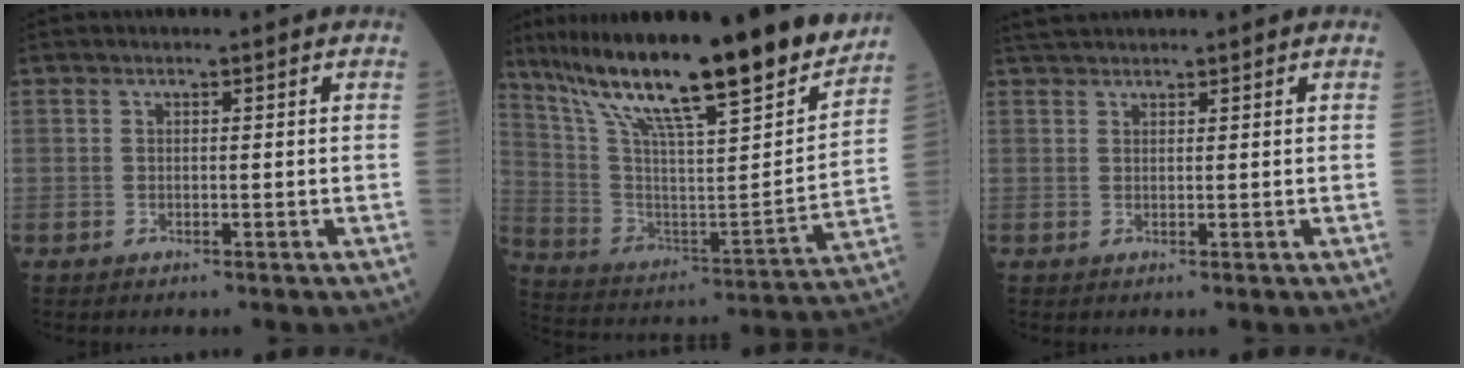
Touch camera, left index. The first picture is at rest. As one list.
[{"total": 26.0, "force": [20.7, 2.2, 15.5], "torque": [-0.270, -0.023, 0.330]}, {"total": 3.3, "force": [3.1, 0.4, 1.0], "torque": [-0.020, 0.030, 0.057]}]